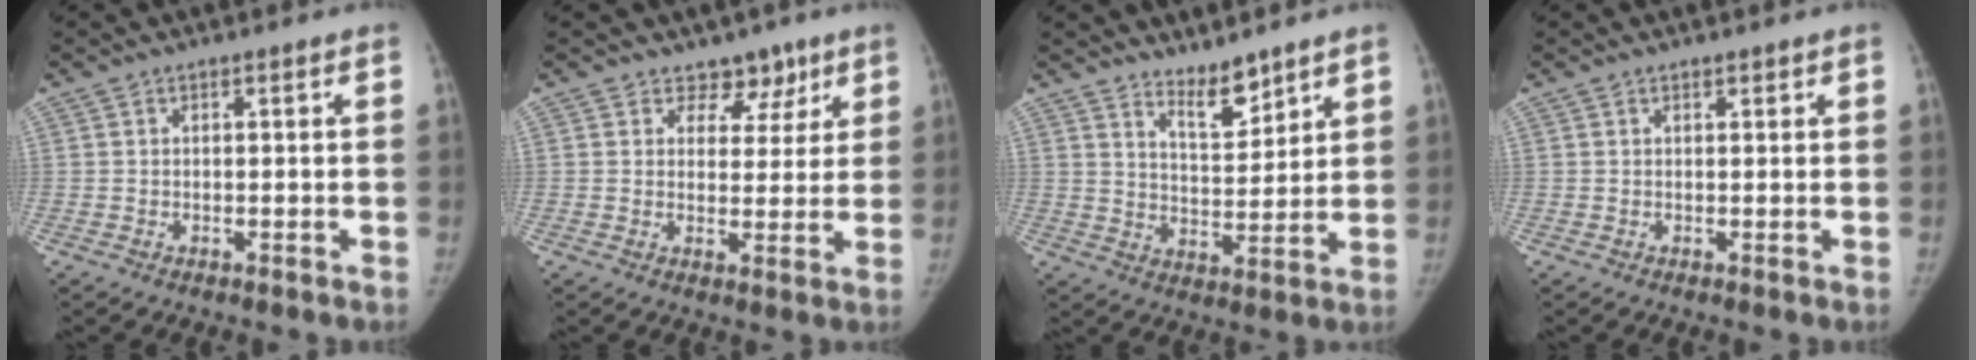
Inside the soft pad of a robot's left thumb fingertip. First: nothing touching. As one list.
[{"total": 5.3, "force": [3.6, 3.6, 1.2], "torque": [0.023, -0.018, 0.051]}, {"total": 6.6, "force": [5.6, 1.9, 3.0], "torque": [-0.034, -0.055, 0.103]}, {"total": 0.8, "force": [0.6, 0.3, 0.4], "torque": [-0.008, -0.003, 0.009]}]